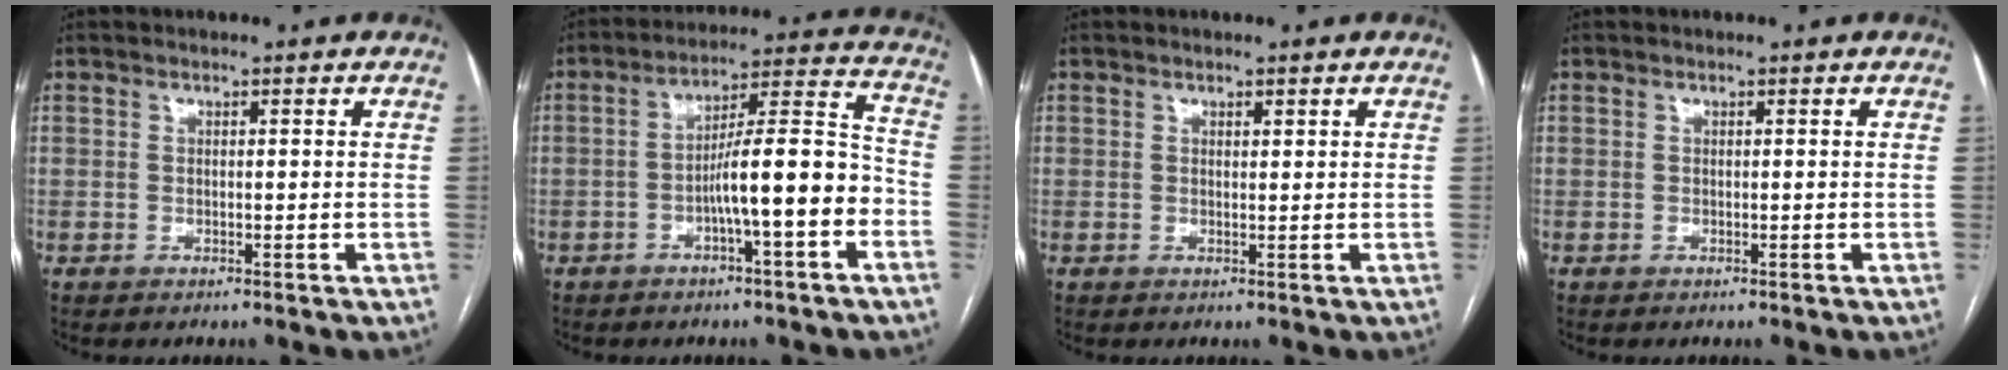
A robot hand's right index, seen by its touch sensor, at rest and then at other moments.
{"total": 11.6, "force": [-4.0, 0.9, 10.9], "torque": [-0.174, 0.027, -0.060]}
{"total": 0.6, "force": [0.4, 0.2, 0.4], "torque": [-0.007, -0.003, 0.006]}
{"total": 0.0}